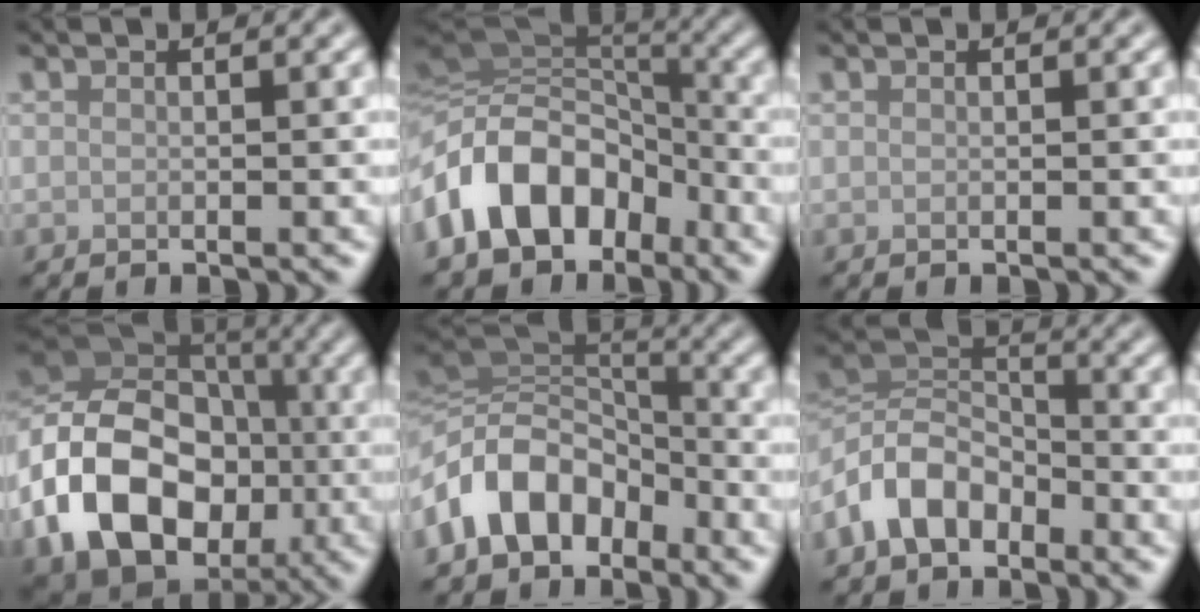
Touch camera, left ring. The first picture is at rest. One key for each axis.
{"total": 11.8, "fx": -5.0, "fy": 8.3, "fz": 6.7, "tx": -0.127, "ty": 0.005, "tz": -0.096}
{"total": 0.0}
{"total": 14.4, "fx": -4.3, "fy": 11.0, "fz": 8.3, "tx": -0.182, "ty": -0.010, "tz": -0.085}
{"total": 8.9, "fx": -4.4, "fy": 6.0, "fz": 4.9, "tx": -0.076, "ty": 0.012, "tz": -0.098}
{"total": 6.1, "fx": -3.3, "fy": 3.9, "fz": 3.3, "tx": -0.061, "ty": 0.007, "tz": -0.080}